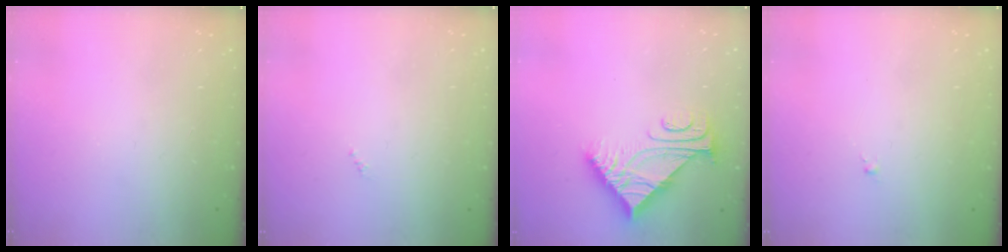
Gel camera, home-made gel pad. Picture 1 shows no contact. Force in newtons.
{"total": 0.0}
{"total": 8.2, "press": 8.2, "slide": 0.4}
{"total": 0.0}